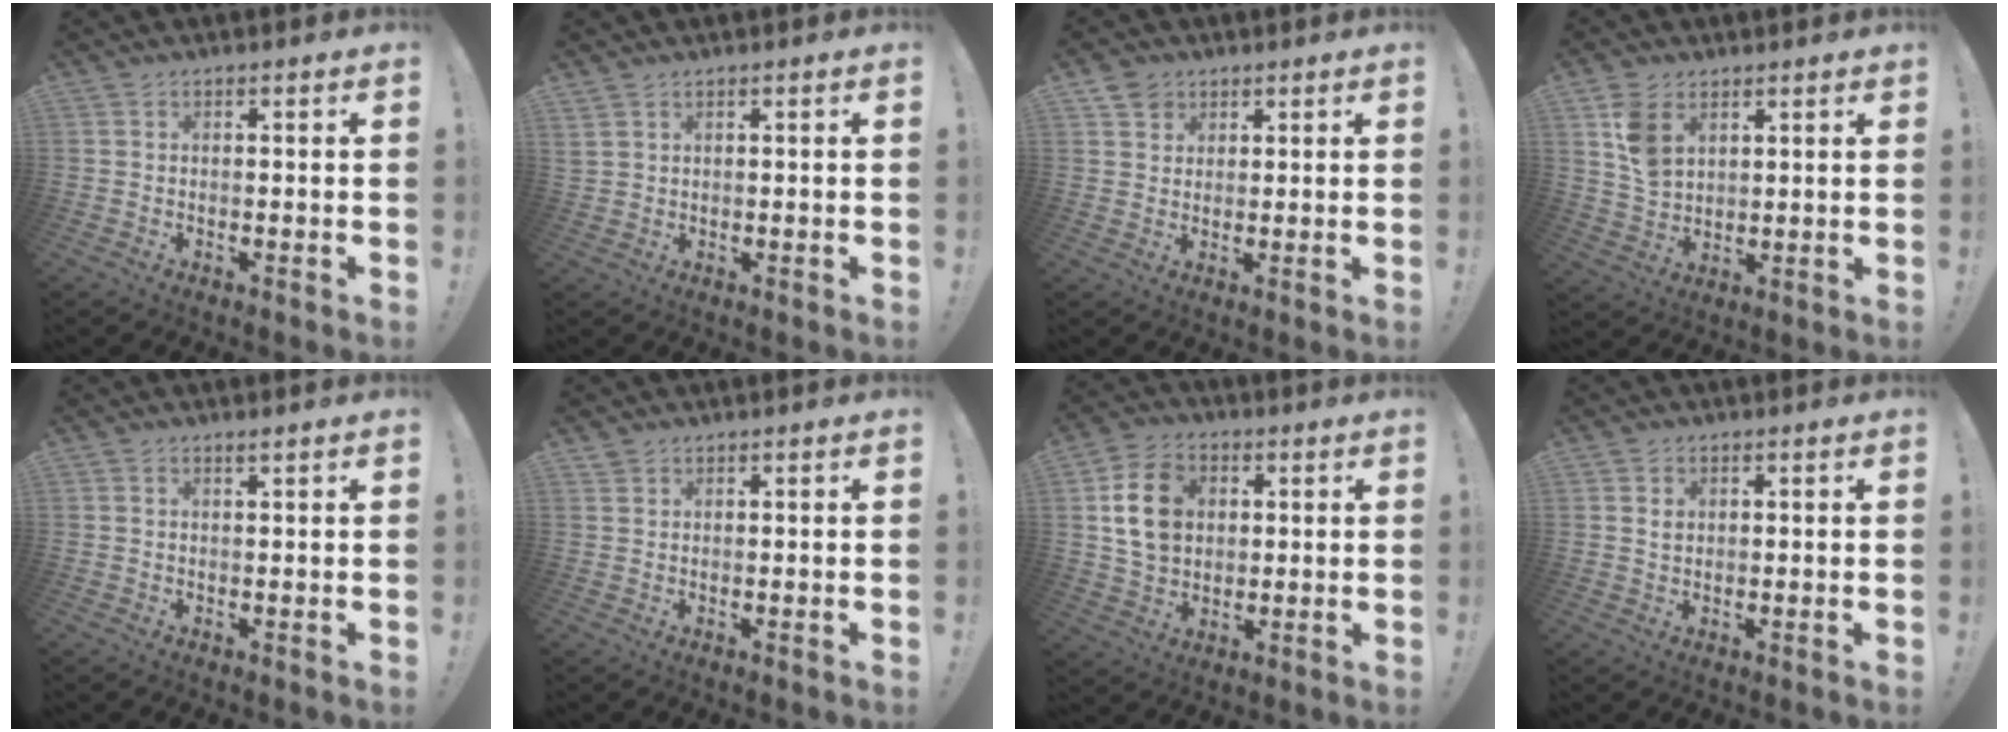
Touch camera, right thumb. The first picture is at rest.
{"total": 2.2, "force": [1.5, 1.3, 1.0], "torque": [-0.019, -0.005, 0.030]}
{"total": 4.4, "force": [2.8, 3.3, 0.4], "torque": [-0.002, -0.013, 0.052]}
{"total": 8.8, "force": [4.0, 6.1, 4.9], "torque": [-0.073, -0.007, 0.081]}
{"total": 0.9, "force": [0.7, -0.1, 0.5], "torque": [-0.009, 0.000, 0.013]}
{"total": 1.1, "force": [0.9, 0.6, 0.2], "torque": [-0.004, 0.000, 0.019]}
{"total": 14.1, "force": [3.4, 11.1, 8.0], "torque": [-0.123, -0.003, 0.069]}
{"total": 1.8, "force": [0.8, 1.5, 0.8], "torque": [-0.004, -0.001, 0.011]}